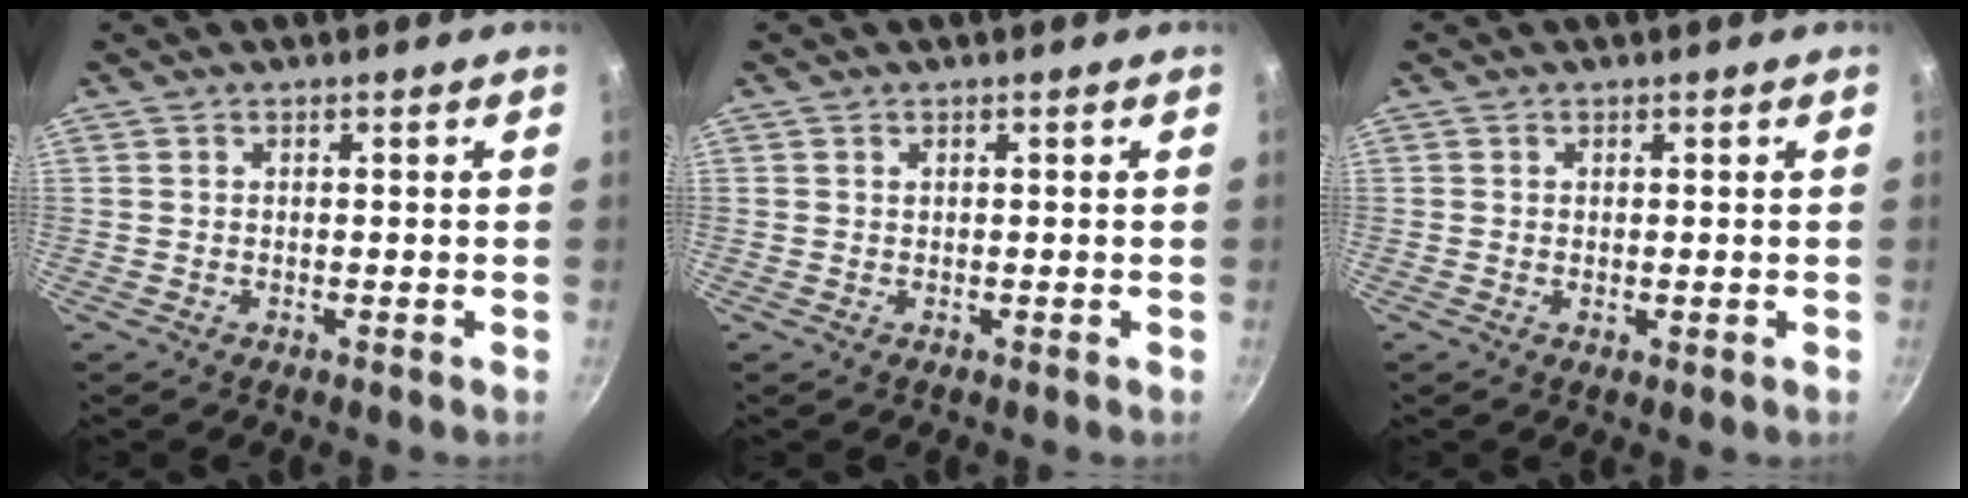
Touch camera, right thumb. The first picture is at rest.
{"total": 0.0}
{"total": 0.6, "force": [0.2, 0.3, 0.5], "torque": [-0.007, -0.006, 0.000]}